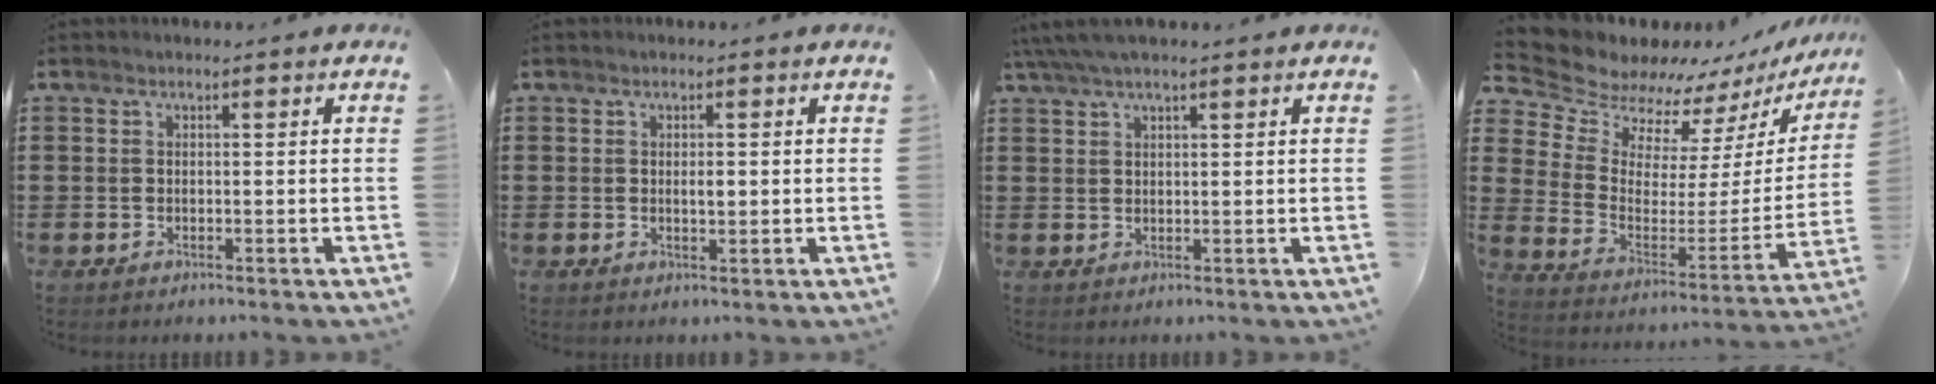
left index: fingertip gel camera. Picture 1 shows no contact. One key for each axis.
{"total": 1.4, "fx": 0.1, "fy": 0.6, "fz": 1.3, "tx": -0.026, "ty": 0.004, "tz": 0.001}
{"total": 3.3, "fx": 2.5, "fy": 0.4, "fz": 2.2, "tx": -0.047, "ty": 0.003, "tz": 0.046}
{"total": 9.8, "fx": 9.1, "fy": 3.5, "fz": 1.3, "tx": -0.076, "ty": -0.073, "tz": 0.161}